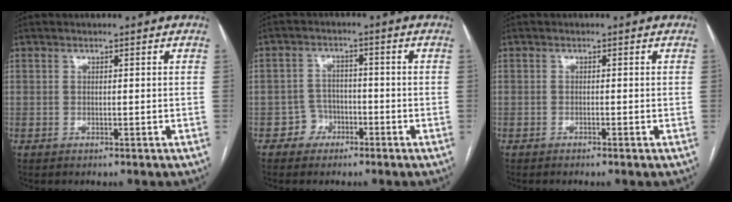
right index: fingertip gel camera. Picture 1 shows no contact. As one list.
[{"total": 3.6, "force": [-1.9, 3.0, 0.1], "torque": [0.006, 0.016, -0.035]}, {"total": 0.7, "force": [-0.5, -0.2, 0.4], "torque": [-0.009, 0.001, -0.009]}]